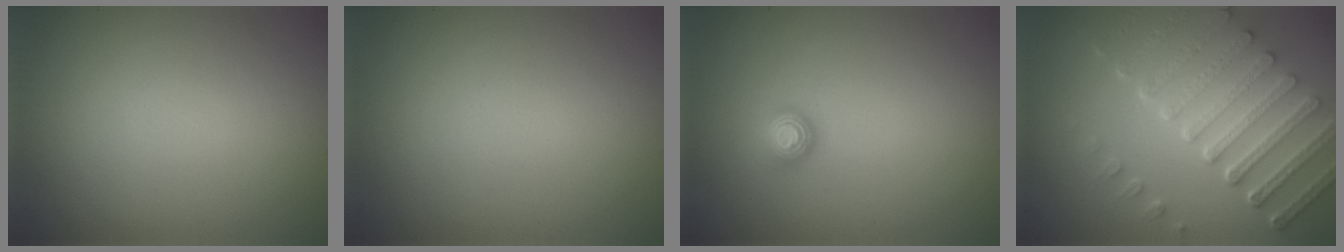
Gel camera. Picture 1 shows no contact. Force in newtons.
{"total": 0.0}
{"total": 1.1, "press": 1.0, "slide": 0.3}
{"total": 7.1, "press": 5.3, "slide": 4.8}